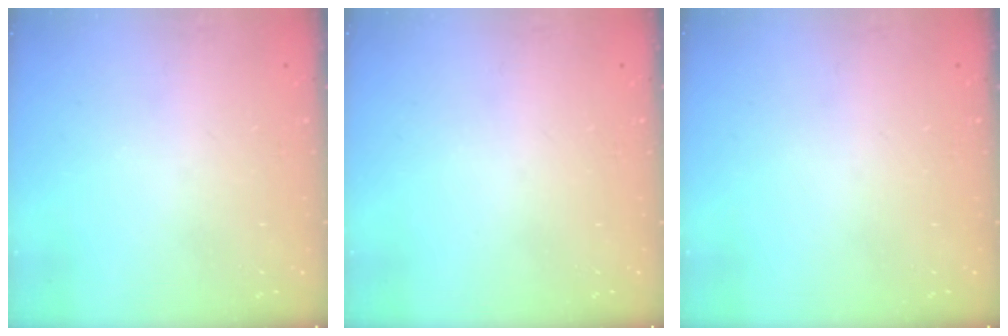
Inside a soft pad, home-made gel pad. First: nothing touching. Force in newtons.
{"total": 0.0}
{"total": 0.0}